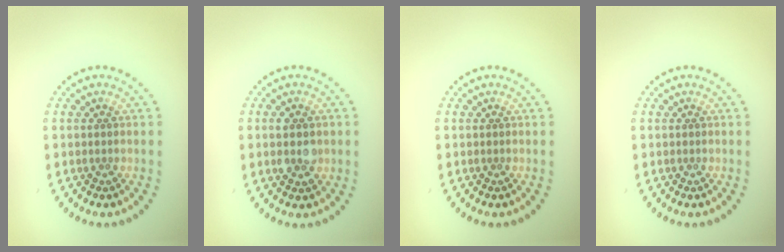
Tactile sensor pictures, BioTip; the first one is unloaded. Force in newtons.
{"total": 2.7, "press": 2.7, "slide": 0.2}
{"total": 0.0}
{"total": 0.0}